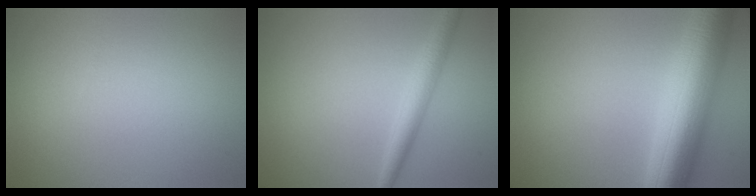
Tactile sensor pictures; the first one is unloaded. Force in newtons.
{"total": 2.6, "press": 2.6, "slide": 0.1}
{"total": 10.0, "press": 10.0, "slide": 0.2}